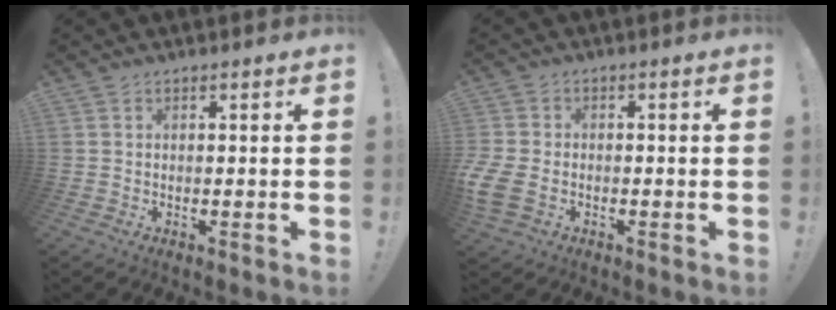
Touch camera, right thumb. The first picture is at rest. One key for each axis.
{"total": 6.5, "fx": -1.9, "fy": 4.6, "fz": 4.2, "tx": -0.097, "ty": -0.001, "tz": -0.031}